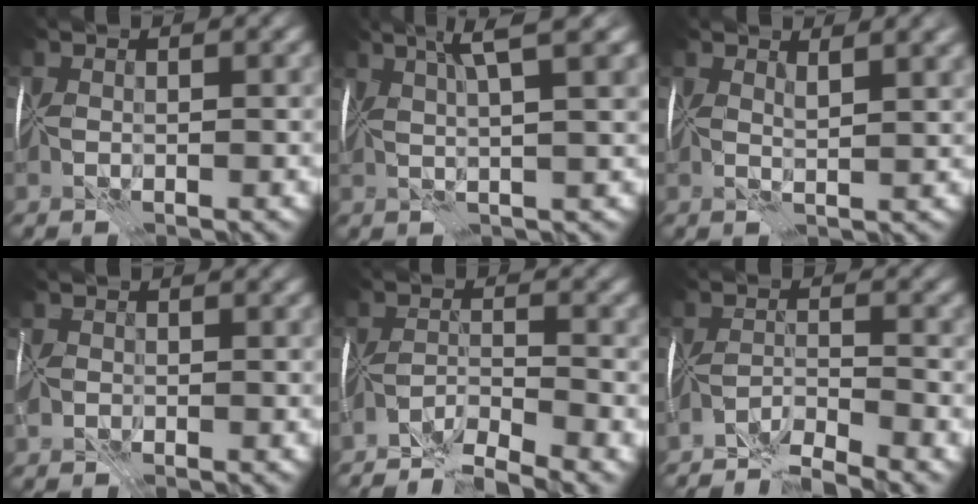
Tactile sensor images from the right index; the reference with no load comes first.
{"total": 5.0, "force": [2.6, -0.1, 4.3], "torque": [-0.062, 0.010, 0.042]}
{"total": 1.9, "force": [1.4, -0.5, 1.3], "torque": [-0.019, -0.004, 0.025]}
{"total": 1.7, "force": [-1.3, 0.8, 0.6], "torque": [-0.004, -0.008, -0.027]}
{"total": 4.3, "force": [-4.0, -1.4, 0.6], "torque": [-0.002, -0.007, -0.077]}
{"total": 3.9, "force": [-3.5, -1.7, 0.0], "torque": [0.012, -0.005, -0.070]}